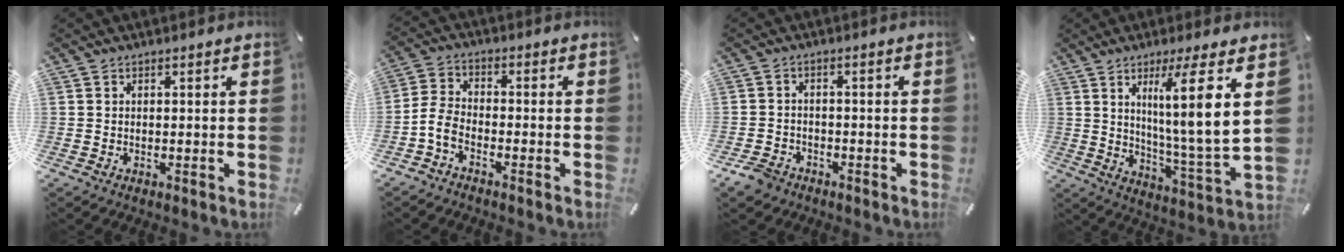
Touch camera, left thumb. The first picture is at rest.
{"total": 5.4, "force": [-3.4, 3.0, 3.0], "torque": [-0.075, 0.005, -0.065]}
{"total": 4.3, "force": [-3.3, 2.5, 1.1], "torque": [-0.035, 0.013, -0.066]}
{"total": 14.1, "force": [6.1, 0.8, 12.6], "torque": [-0.211, -0.036, 0.087]}